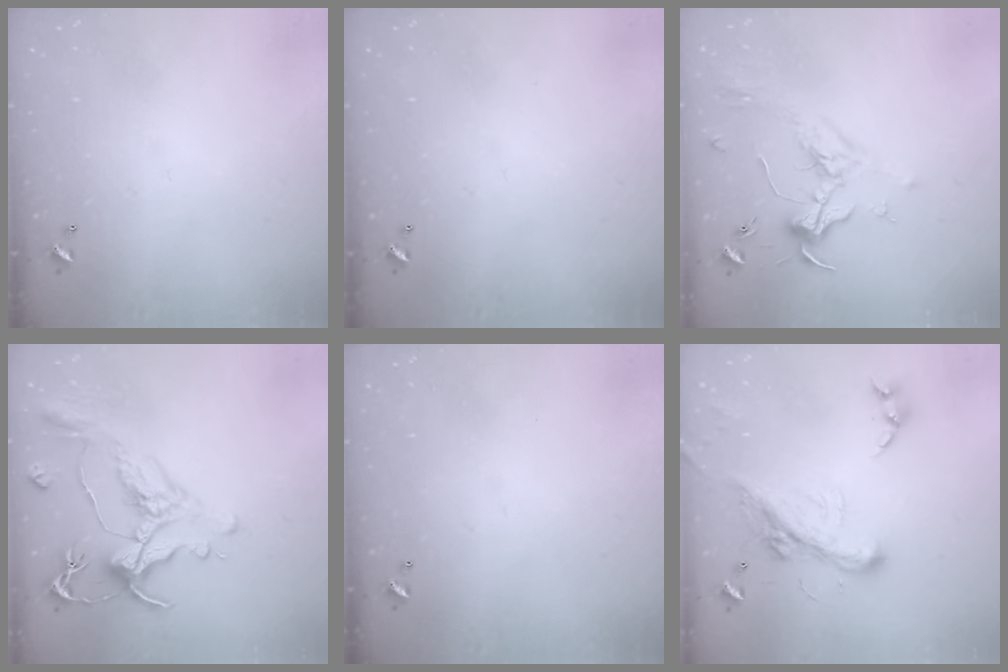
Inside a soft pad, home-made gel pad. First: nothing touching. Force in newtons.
{"total": 0.0}
{"total": 1.8, "press": 1.7, "slide": 0.6}
{"total": 1.7, "press": 0.9, "slide": 1.4}
{"total": 0.0}
{"total": 5.5, "press": 5.3, "slide": 1.5}